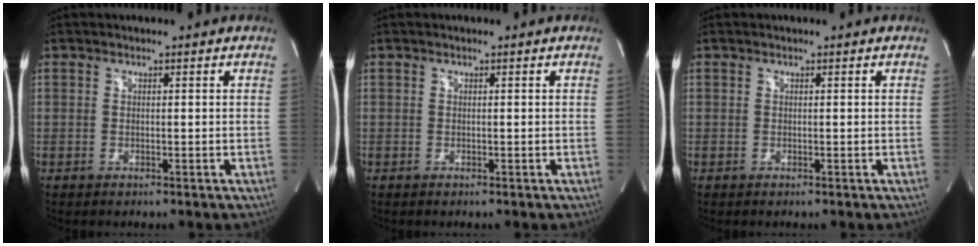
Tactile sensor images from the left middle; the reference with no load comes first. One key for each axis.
{"total": 0.0}
{"total": 0.0}